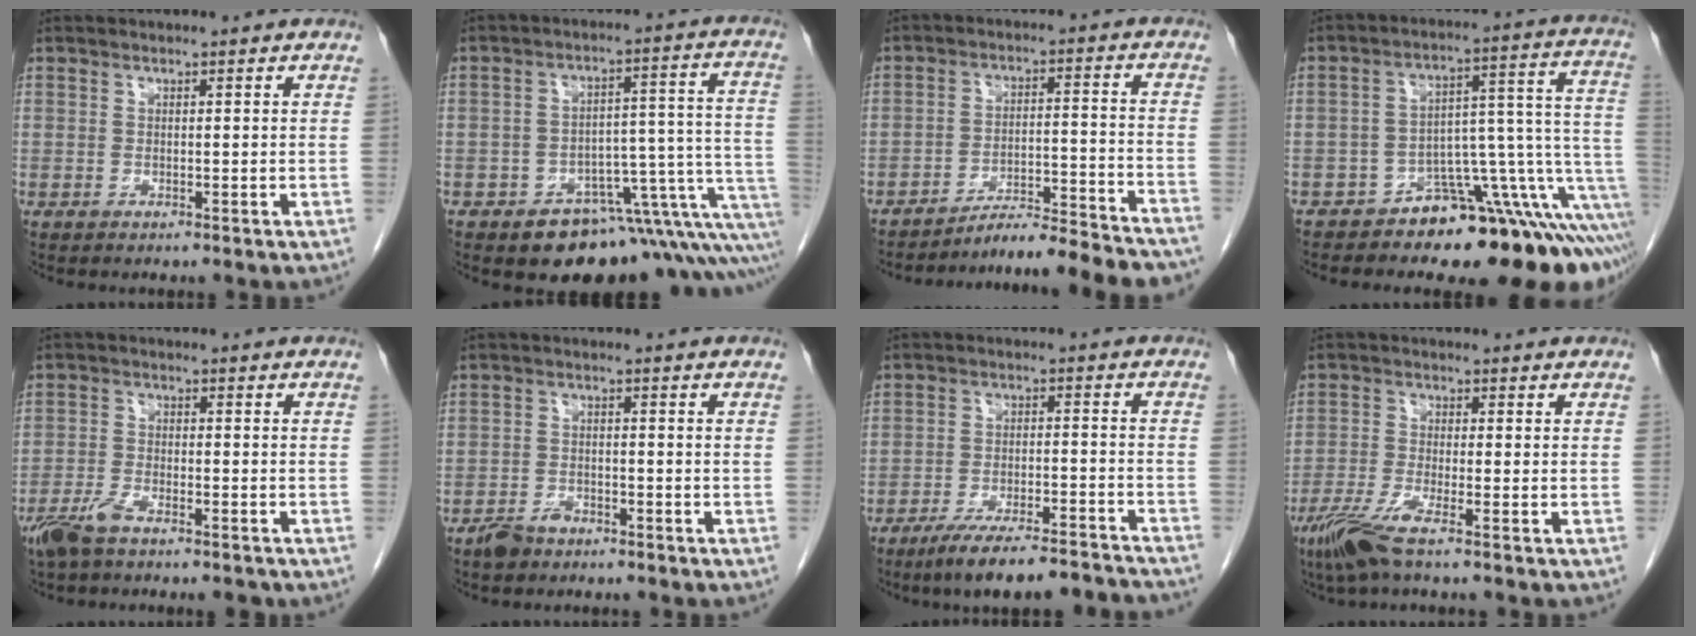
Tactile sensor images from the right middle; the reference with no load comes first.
{"total": 15.2, "force": [-8.4, 6.3, 11.1], "torque": [-0.050, 0.078, -0.100]}
{"total": 15.3, "force": [-14.6, -0.3, 4.6], "torque": [-0.047, 0.002, -0.205]}
{"total": 14.1, "force": [-9.7, 3.5, 9.7], "torque": [-0.038, 0.081, -0.131]}
{"total": 6.5, "force": [-5.2, 1.6, 3.5], "torque": [-0.068, -0.007, -0.091]}
{"total": 3.1, "force": [-2.4, 1.5, 1.2], "torque": [-0.026, 0.001, -0.037]}
{"total": 14.7, "force": [-13.0, 1.1, 6.6], "torque": [-0.094, -0.001, -0.191]}
{"total": 5.5, "force": [-3.6, 0.0, 4.1], "torque": [-0.089, -0.016, -0.076]}